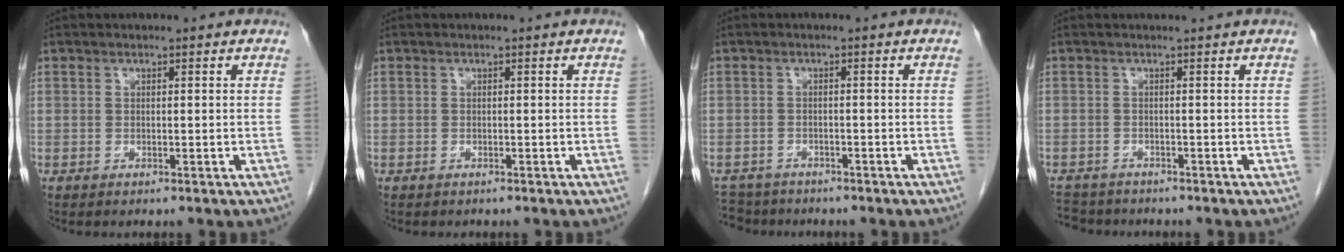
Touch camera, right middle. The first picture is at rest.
{"total": 0.5, "force": [-0.4, 0.2, 0.1], "torque": [-0.010, 0.001, -0.009]}
{"total": 5.5, "force": [-5.0, 2.3, 0.3], "torque": [-0.005, -0.002, -0.078]}
{"total": 4.7, "force": [-3.7, 2.1, 2.1], "torque": [-0.033, 0.020, -0.050]}